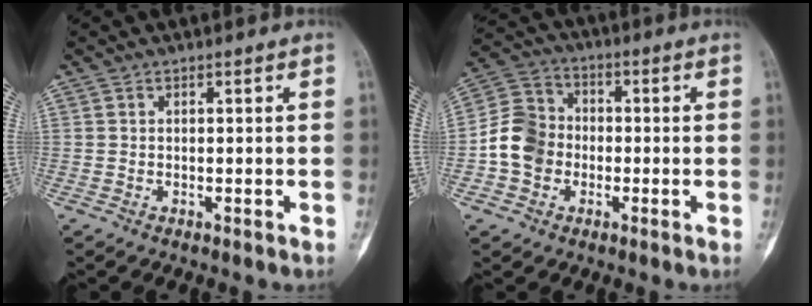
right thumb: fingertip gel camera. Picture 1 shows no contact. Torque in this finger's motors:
{"motor_torque": [0.64, 0.51, 0.56, -0.40, 0.06]}